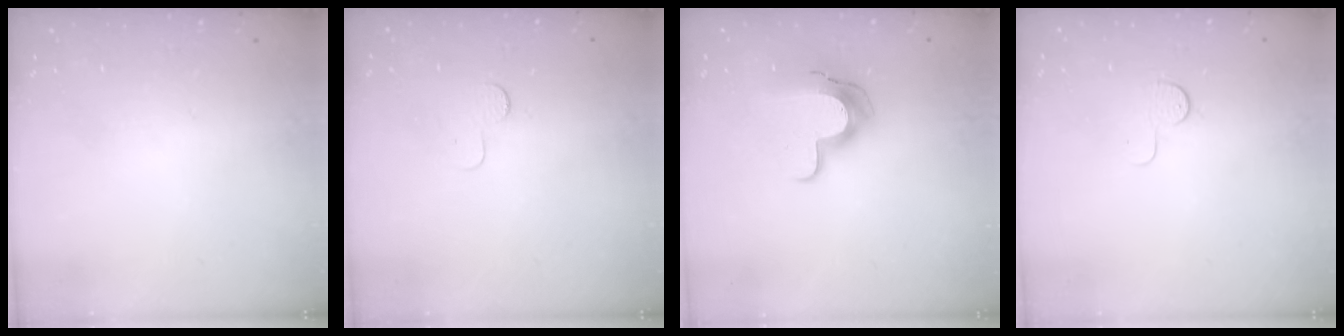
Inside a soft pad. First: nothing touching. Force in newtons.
{"total": 2.9, "press": 2.9, "slide": 0.3}
{"total": 12.1, "press": 12.0, "slide": 0.9}
{"total": 4.6, "press": 4.6, "slide": 0.4}